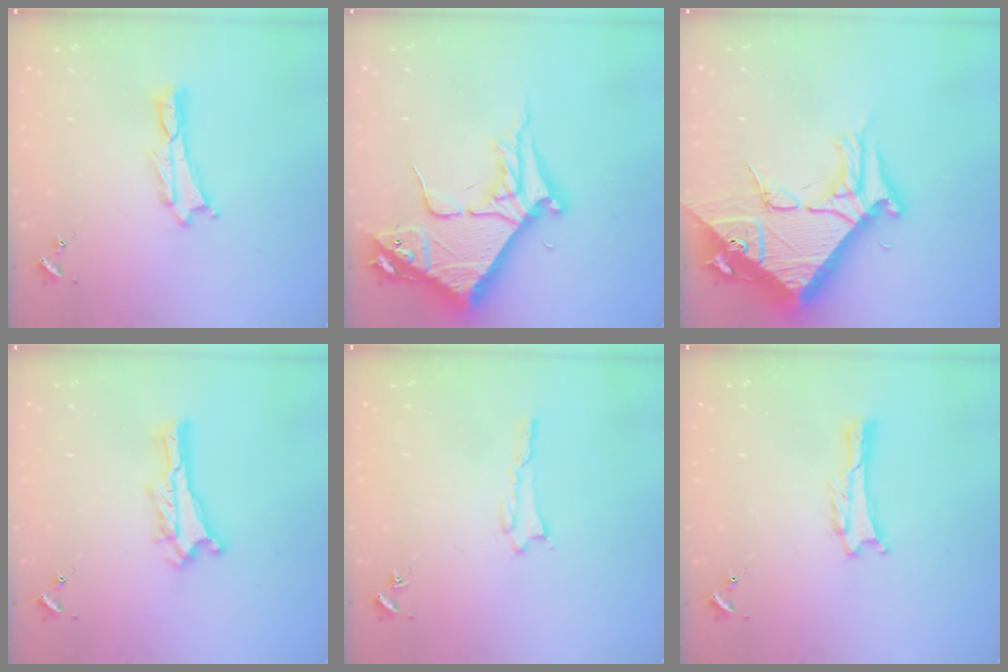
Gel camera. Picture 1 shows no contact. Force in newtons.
{"total": 10.1, "press": 10.0, "slide": 1.1}
{"total": 13.0, "press": 12.9, "slide": 1.4}
{"total": 0.0}
{"total": 1.4, "press": 1.4, "slide": 0.2}
{"total": 0.5, "press": 0.5, "slide": 0.1}